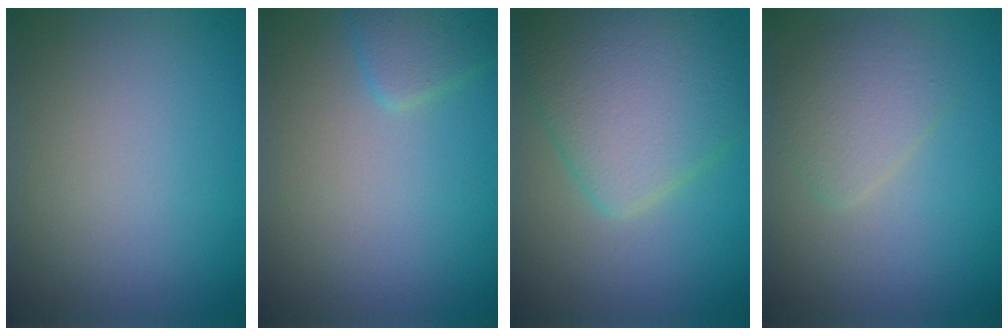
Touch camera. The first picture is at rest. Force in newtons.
{"total": 1.9, "press": 1.9, "slide": 0.1}
{"total": 7.0, "press": 7.0, "slide": 0.3}
{"total": 2.6, "press": 2.6, "slide": 0.0}